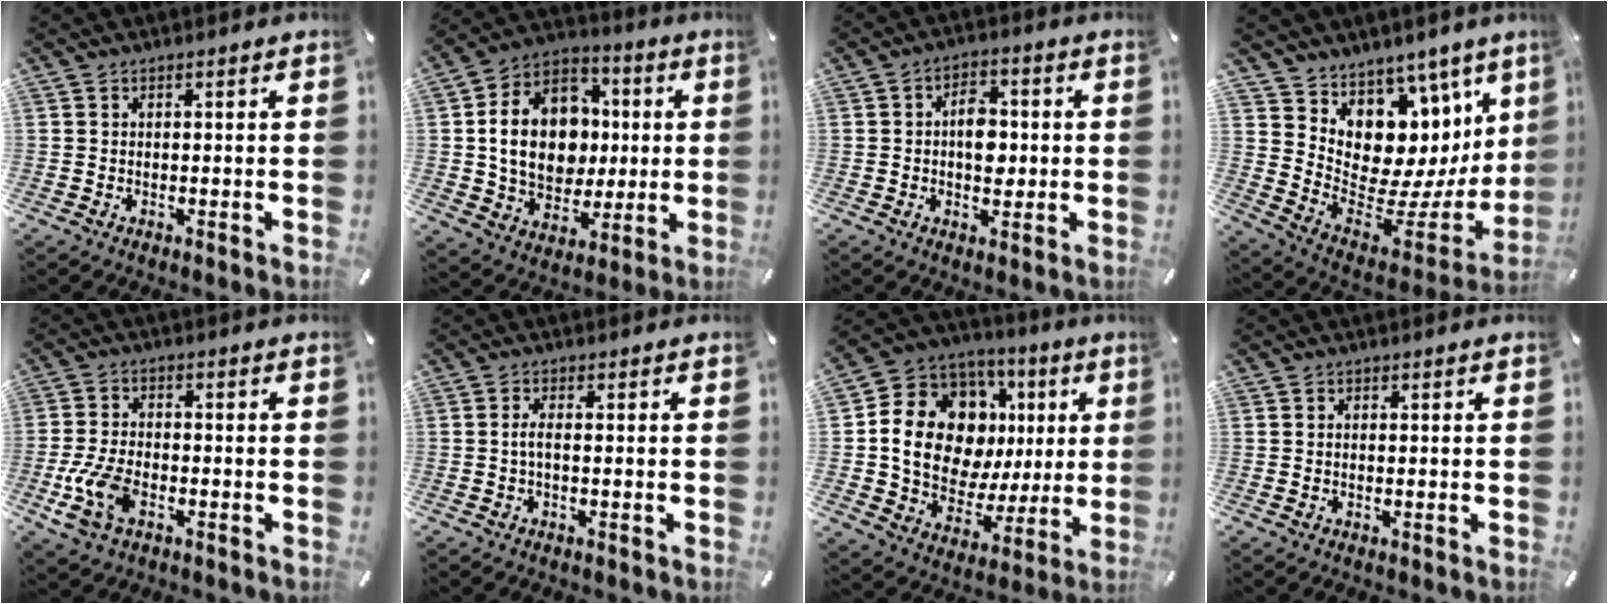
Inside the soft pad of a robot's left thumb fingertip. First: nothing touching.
{"total": 17.4, "force": [0.0, 14.4, 9.7], "torque": [-0.199, 0.013, 0.007]}
{"total": 7.3, "force": [-0.2, 4.9, 5.5], "torque": [-0.061, -0.001, -0.009]}
{"total": 10.1, "force": [5.2, 8.1, 3.2], "torque": [-0.031, -0.114, 0.100]}
{"total": 9.6, "force": [-3.7, 5.2, 7.1], "torque": [-0.161, 0.002, -0.067]}
{"total": 2.5, "force": [-0.4, 0.6, 2.4], "torque": [-0.053, 0.000, -0.011]}
{"total": 18.9, "force": [3.9, 14.6, 11.4], "torque": [-0.189, -0.021, 0.079]}
{"total": 0.8, "force": [-0.3, 0.4, 0.6], "torque": [-0.013, 0.000, -0.005]}